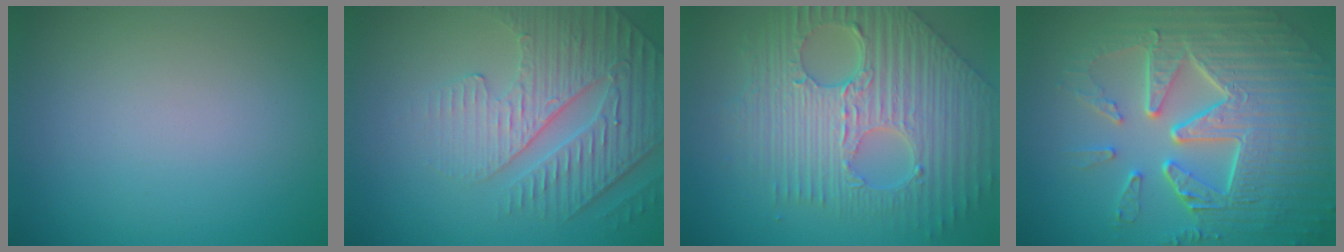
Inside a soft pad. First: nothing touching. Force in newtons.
{"total": 4.3, "press": 4.1, "slide": 1.5}
{"total": 10.2, "press": 7.0, "slide": 7.4}
{"total": 9.8, "press": 6.6, "slide": 7.2}